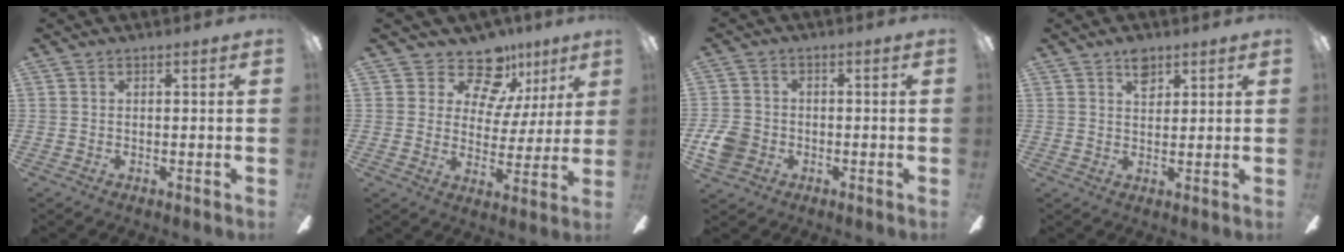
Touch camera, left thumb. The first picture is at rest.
{"total": 13.8, "force": [9.9, 7.9, 5.5], "torque": [-0.092, -0.063, 0.182]}
{"total": 6.6, "force": [-2.1, 5.4, 3.1], "torque": [-0.068, 0.015, -0.040]}
{"total": 4.2, "force": [2.7, 2.3, 2.2], "torque": [-0.025, -0.007, 0.044]}